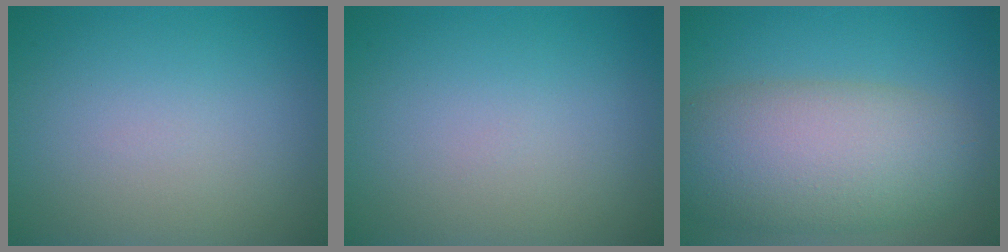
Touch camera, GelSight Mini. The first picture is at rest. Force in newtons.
{"total": 0.0}
{"total": 9.2, "press": 9.2, "slide": 0.5}